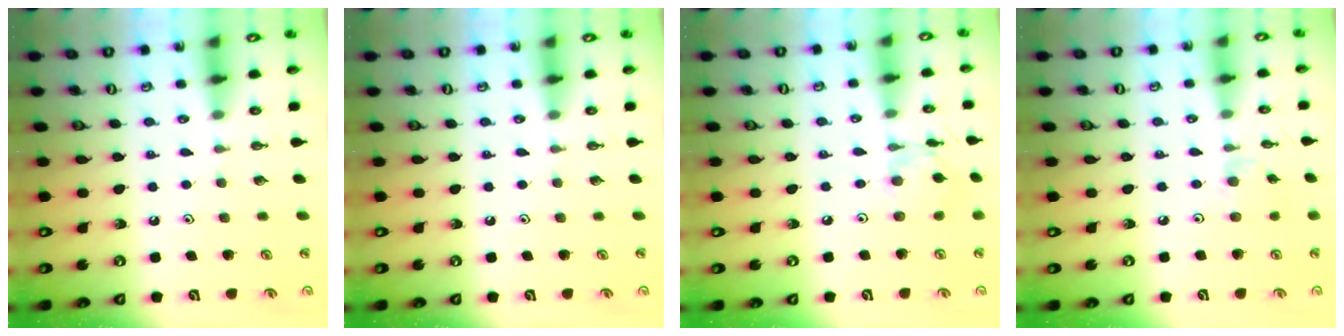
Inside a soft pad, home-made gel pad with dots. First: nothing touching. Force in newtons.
{"total": 0.0}
{"total": 4.0, "press": 4.0, "slide": 0.5}
{"total": 2.5, "press": 2.5, "slide": 0.5}